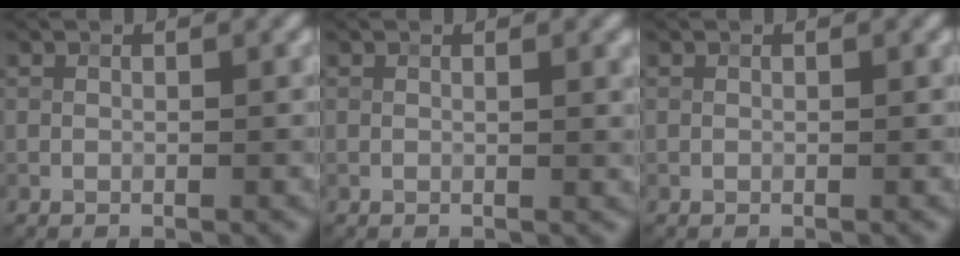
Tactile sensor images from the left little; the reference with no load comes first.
{"total": 1.2, "force": [0.3, 0.3, 1.1], "torque": [-0.012, 0.000, 0.003]}
{"total": 0.0}